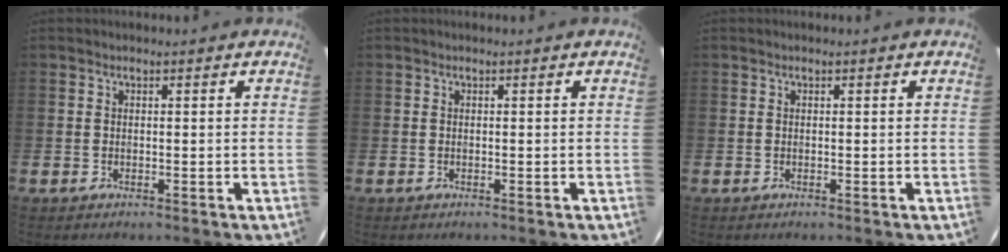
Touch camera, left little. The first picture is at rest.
{"total": 0.0}
{"total": 0.0}